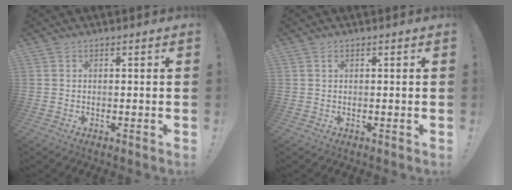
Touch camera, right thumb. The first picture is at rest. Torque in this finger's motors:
{"motor_torque": [-0.08, 0.24, 0.13, -0.08, 0.01]}